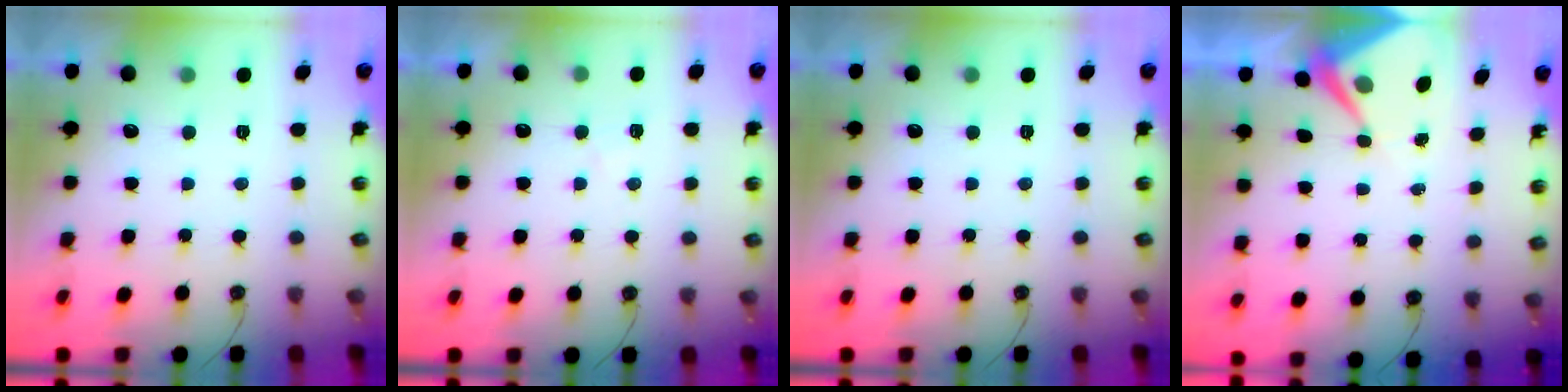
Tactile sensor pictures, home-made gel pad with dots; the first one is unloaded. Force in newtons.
{"total": 5.9, "press": 5.9, "slide": 0.7}
{"total": 0.0}
{"total": 6.0, "press": 6.0, "slide": 0.5}